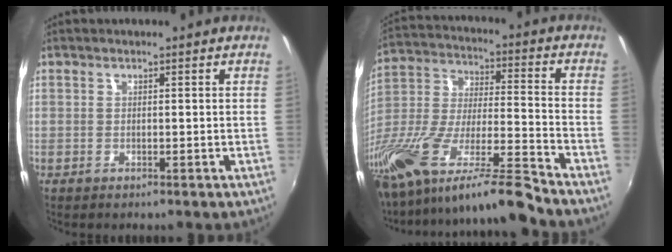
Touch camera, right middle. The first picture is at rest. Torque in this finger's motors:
{"motor_torque": [1.10, -1.04, 0.38, 0.21]}